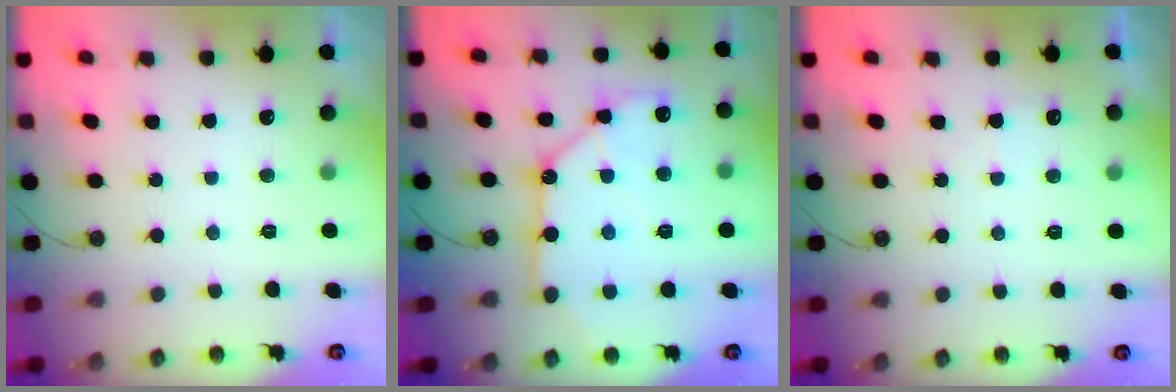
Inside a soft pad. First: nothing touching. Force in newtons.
{"total": 13.4, "press": 13.3, "slide": 1.5}
{"total": 4.3, "press": 4.3, "slide": 0.5}